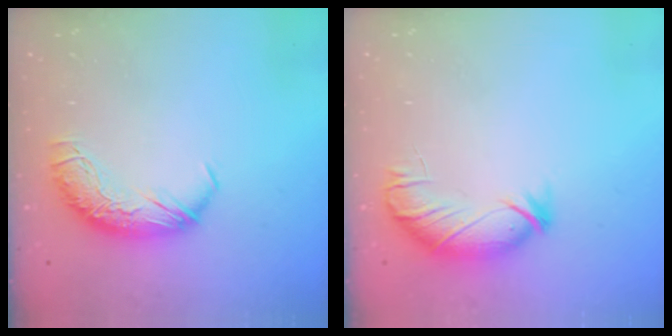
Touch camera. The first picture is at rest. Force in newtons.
{"total": 3.8, "press": 3.5, "slide": 1.5}